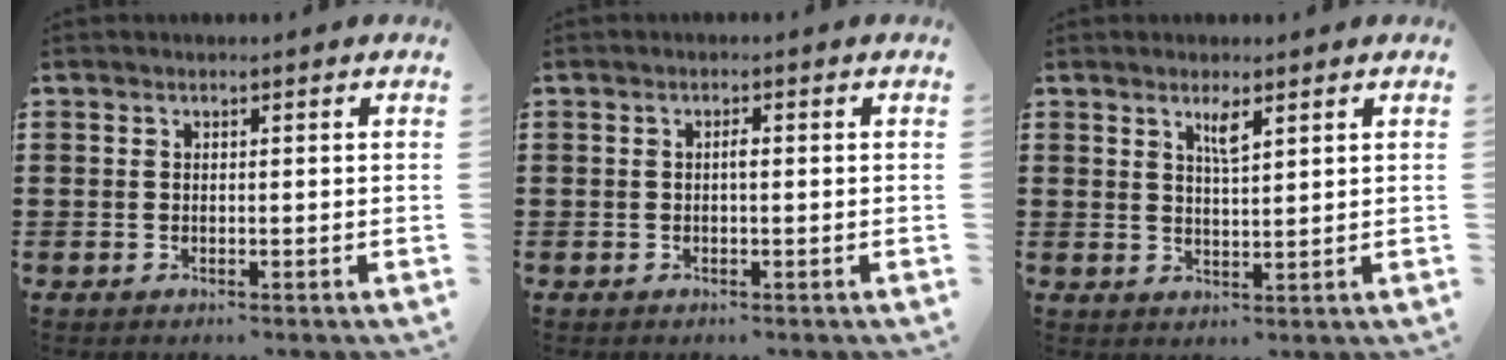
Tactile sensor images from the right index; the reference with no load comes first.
{"total": 1.1, "force": [-0.1, 0.2, 1.0], "torque": [-0.021, -0.001, -0.002]}
{"total": 2.7, "force": [1.7, 0.5, 2.1], "torque": [-0.036, -0.001, 0.026]}